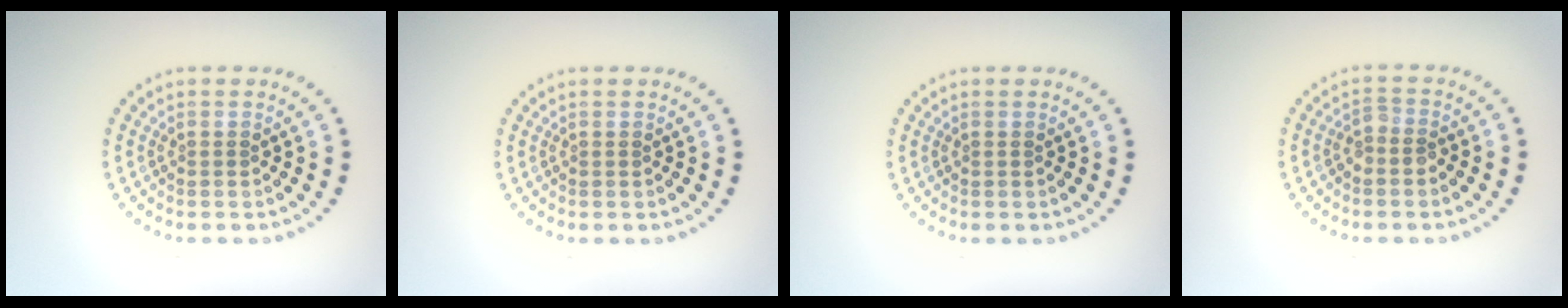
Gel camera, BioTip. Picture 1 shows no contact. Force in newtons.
{"total": 0.0}
{"total": 0.0}
{"total": 1.5, "press": 1.2, "slide": 0.8}